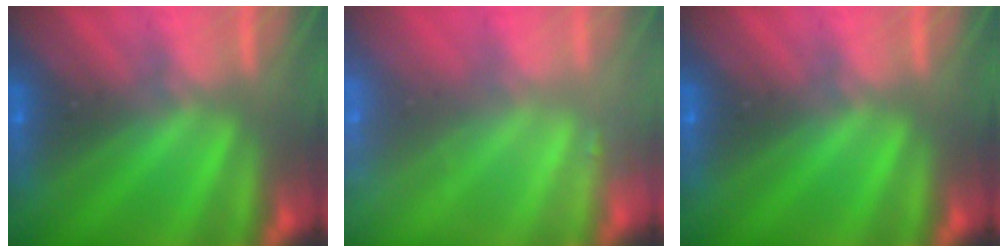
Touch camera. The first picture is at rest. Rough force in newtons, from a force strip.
{"total": 2.3}
{"total": 0.0}